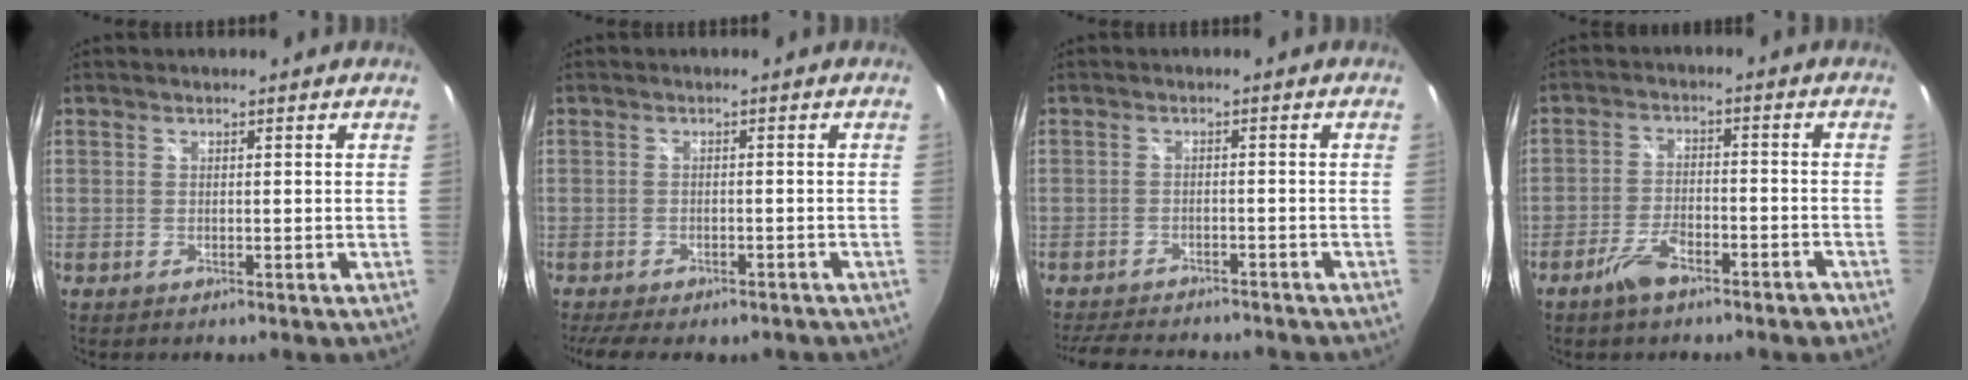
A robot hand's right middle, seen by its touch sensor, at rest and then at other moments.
{"total": 8.8, "force": [-7.0, 3.0, 4.4], "torque": [-0.097, -0.024, -0.098]}
{"total": 11.2, "force": [-9.8, 2.9, 4.4], "torque": [-0.100, -0.015, -0.143]}
{"total": 6.7, "force": [-4.8, 2.5, 3.9], "torque": [-0.084, 0.000, -0.080]}